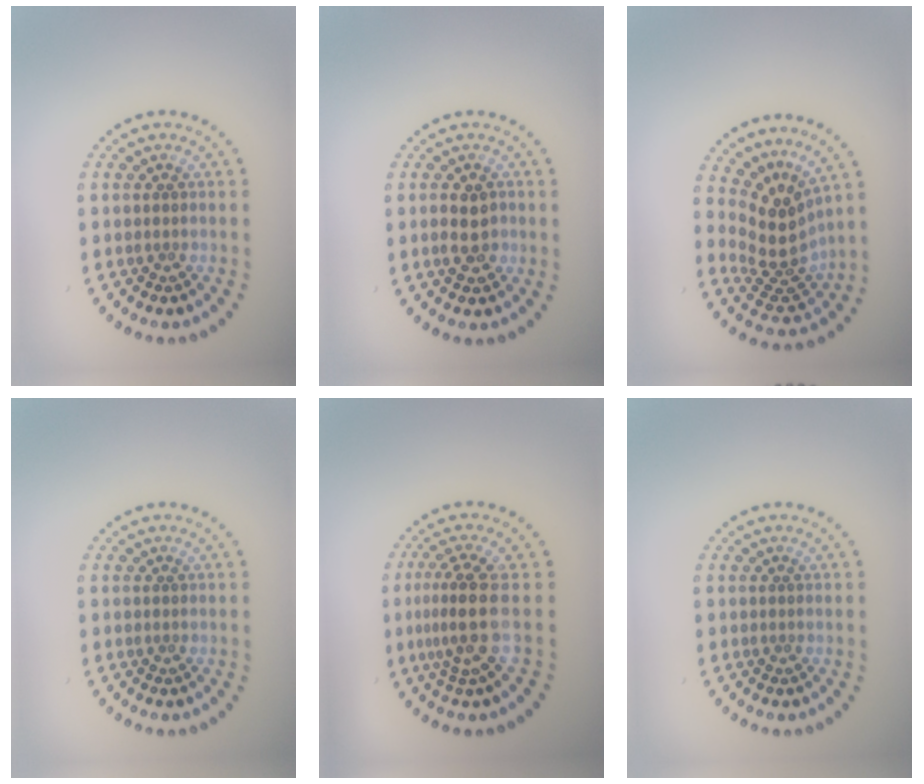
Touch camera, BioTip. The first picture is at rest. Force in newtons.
{"total": 2.4, "press": 2.4, "slide": 0.3}
{"total": 4.1, "press": 2.7, "slide": 3.0}
{"total": 0.0}
{"total": 3.5, "press": 2.6, "slide": 2.3}
{"total": 0.0}